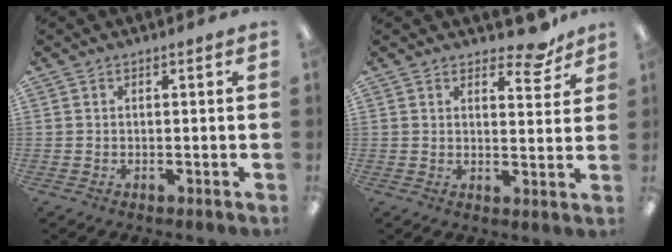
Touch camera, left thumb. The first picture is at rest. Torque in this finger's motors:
{"motor_torque": [-0.18, -0.16, -0.36, -0.25, 0.05]}